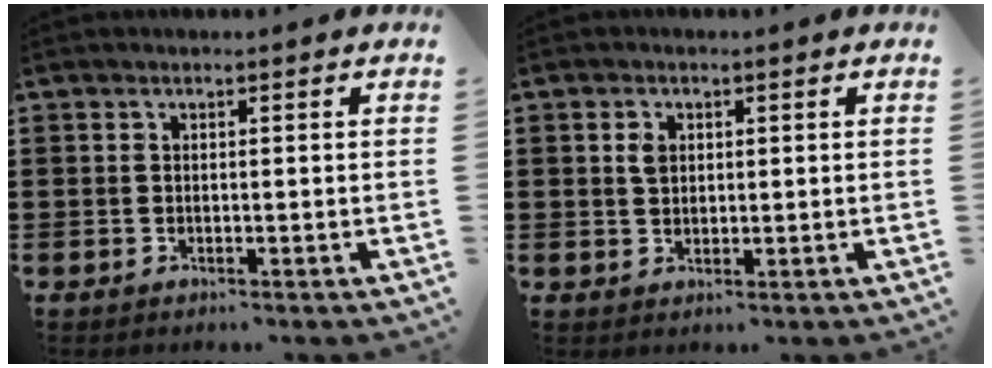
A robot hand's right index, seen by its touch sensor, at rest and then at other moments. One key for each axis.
{"total": 2.1, "fx": 0.7, "fy": 1.4, "fz": 1.4, "tx": -0.033, "ty": 0.006, "tz": 0.012}